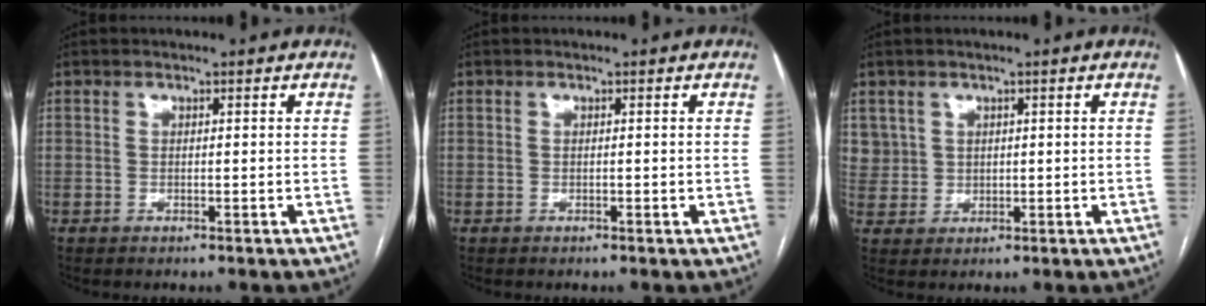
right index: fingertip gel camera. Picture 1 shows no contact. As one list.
[{"total": 0.0}, {"total": 4.3, "force": [1.8, 3.8, -0.1], "torque": [0.013, 0.008, 0.039]}]